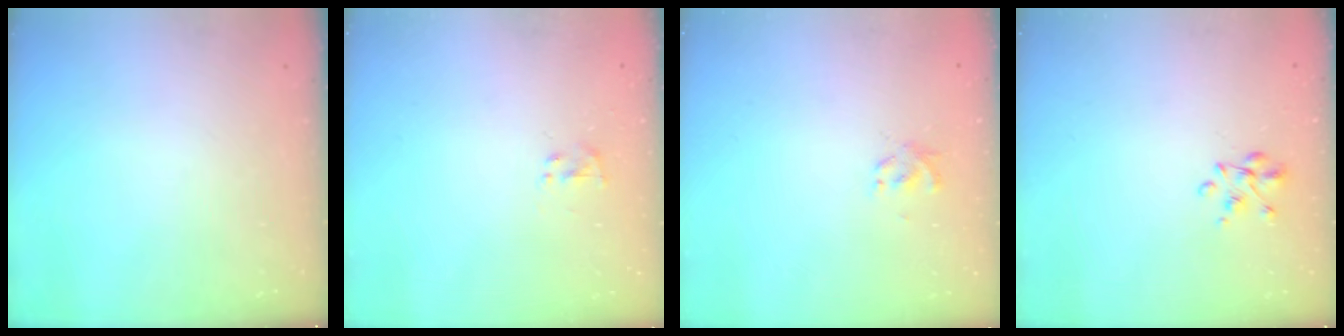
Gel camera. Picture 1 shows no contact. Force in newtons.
{"total": 1.5, "press": 1.3, "slide": 0.7}
{"total": 2.1, "press": 1.9, "slide": 0.8}
{"total": 3.7, "press": 3.5, "slide": 1.2}